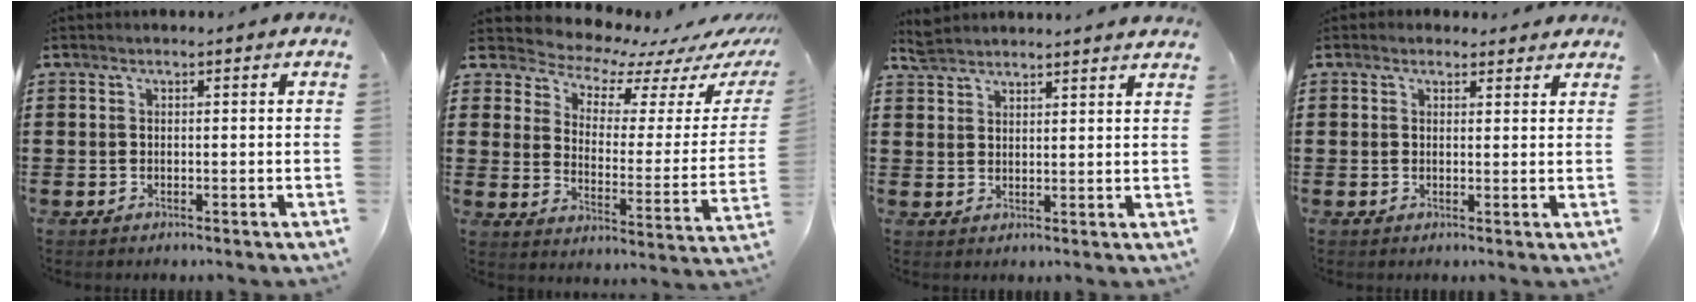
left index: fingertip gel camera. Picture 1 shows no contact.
{"total": 5.4, "force": [5.2, 1.5, 0.6], "torque": [-0.041, -0.053, 0.084]}
{"total": 3.8, "force": [3.7, 0.1, 0.6], "torque": [-0.021, -0.007, 0.072]}
{"total": 1.7, "force": [1.5, 0.9, 0.2], "torque": [0.001, 0.003, 0.028]}